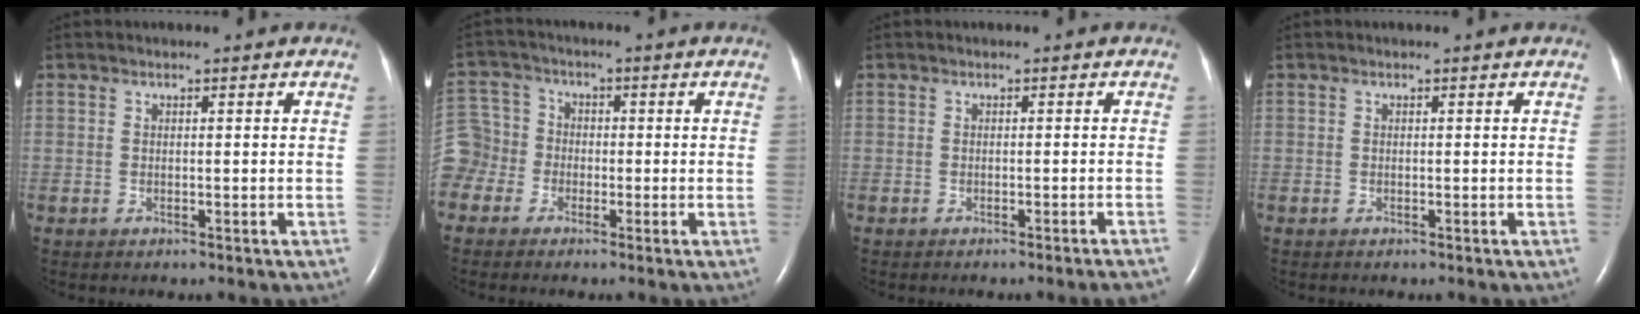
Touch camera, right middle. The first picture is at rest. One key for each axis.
{"total": 6.8, "fx": -2.9, "fy": 6.1, "fz": 1.1, "tx": -0.035, "ty": 0.018, "tz": -0.059}
{"total": 2.4, "fx": -1.9, "fy": -0.8, "fz": 1.1, "tx": -0.010, "ty": 0.004, "tz": -0.022}
{"total": 0.0}